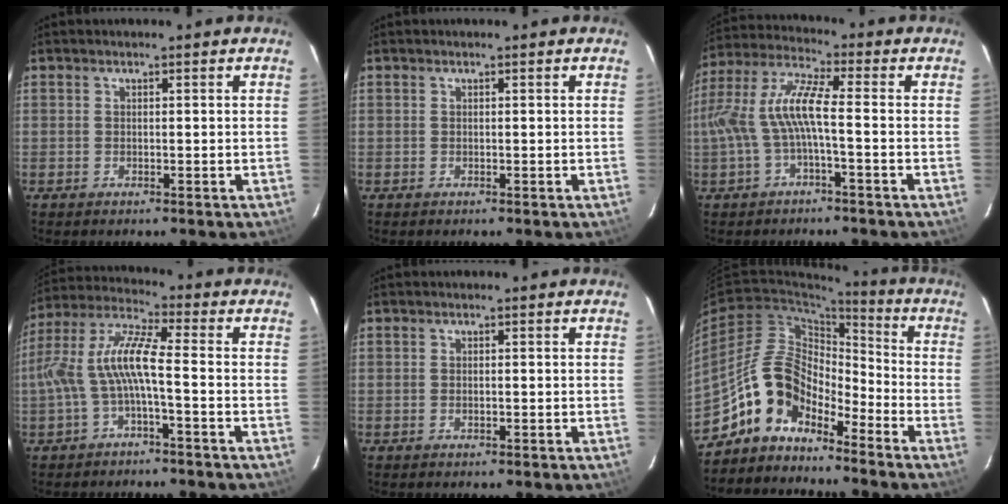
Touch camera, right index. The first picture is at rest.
{"total": 0.0}
{"total": 9.5, "force": [-2.1, 1.8, 9.1], "torque": [-0.197, 0.010, -0.036]}
{"total": 9.7, "force": [-2.4, 1.8, 9.2], "torque": [-0.201, 0.014, -0.046]}
{"total": 0.5, "force": [-0.2, 0.2, 0.5], "torque": [-0.009, 0.002, -0.005]}
{"total": 11.2, "force": [-8.4, 5.6, 4.8], "torque": [-0.091, 0.033, -0.167]}